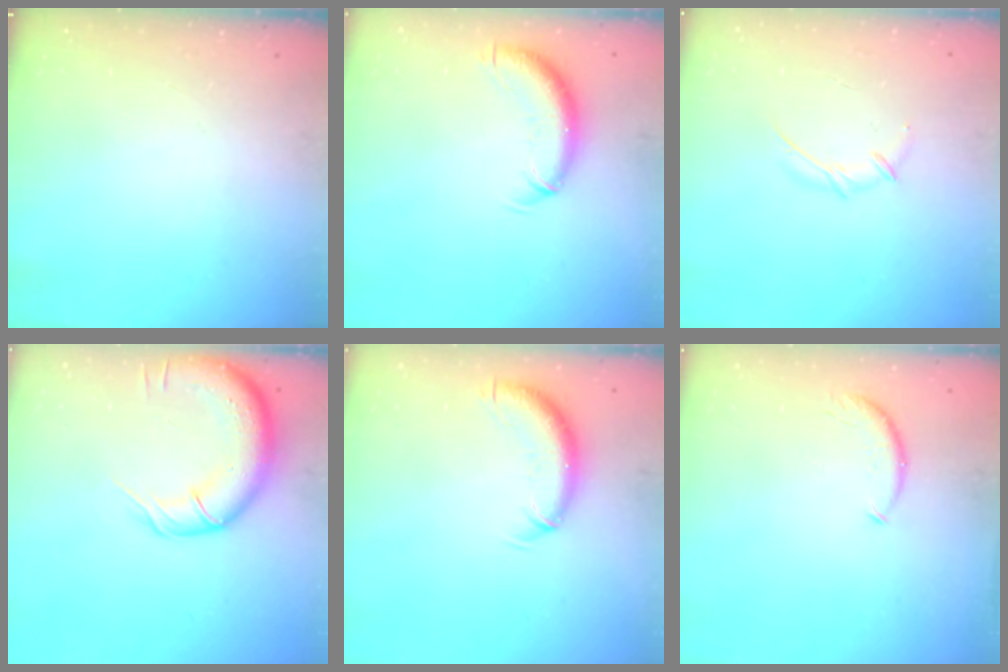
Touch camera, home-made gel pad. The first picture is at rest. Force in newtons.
{"total": 10.9, "press": 10.7, "slide": 2.1}
{"total": 4.8, "press": 4.7, "slide": 1.0}
{"total": 14.6, "press": 14.1, "slide": 3.5}
{"total": 10.9, "press": 10.7, "slide": 2.1}
{"total": 6.8, "press": 6.8, "slide": 0.5}